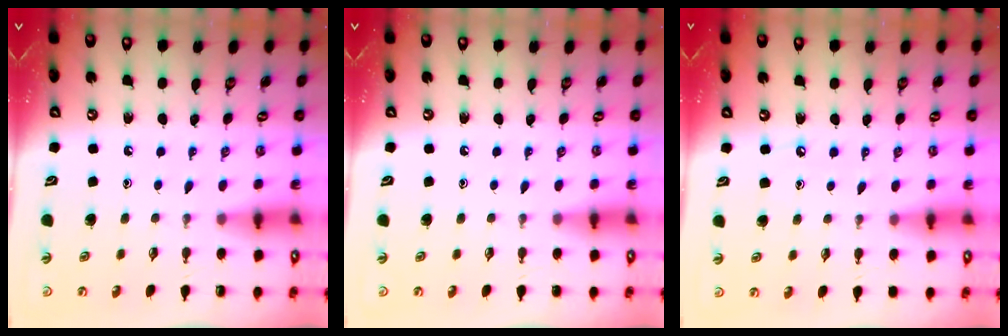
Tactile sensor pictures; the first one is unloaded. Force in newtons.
{"total": 0.0}
{"total": 4.2, "press": 4.2, "slide": 0.6}